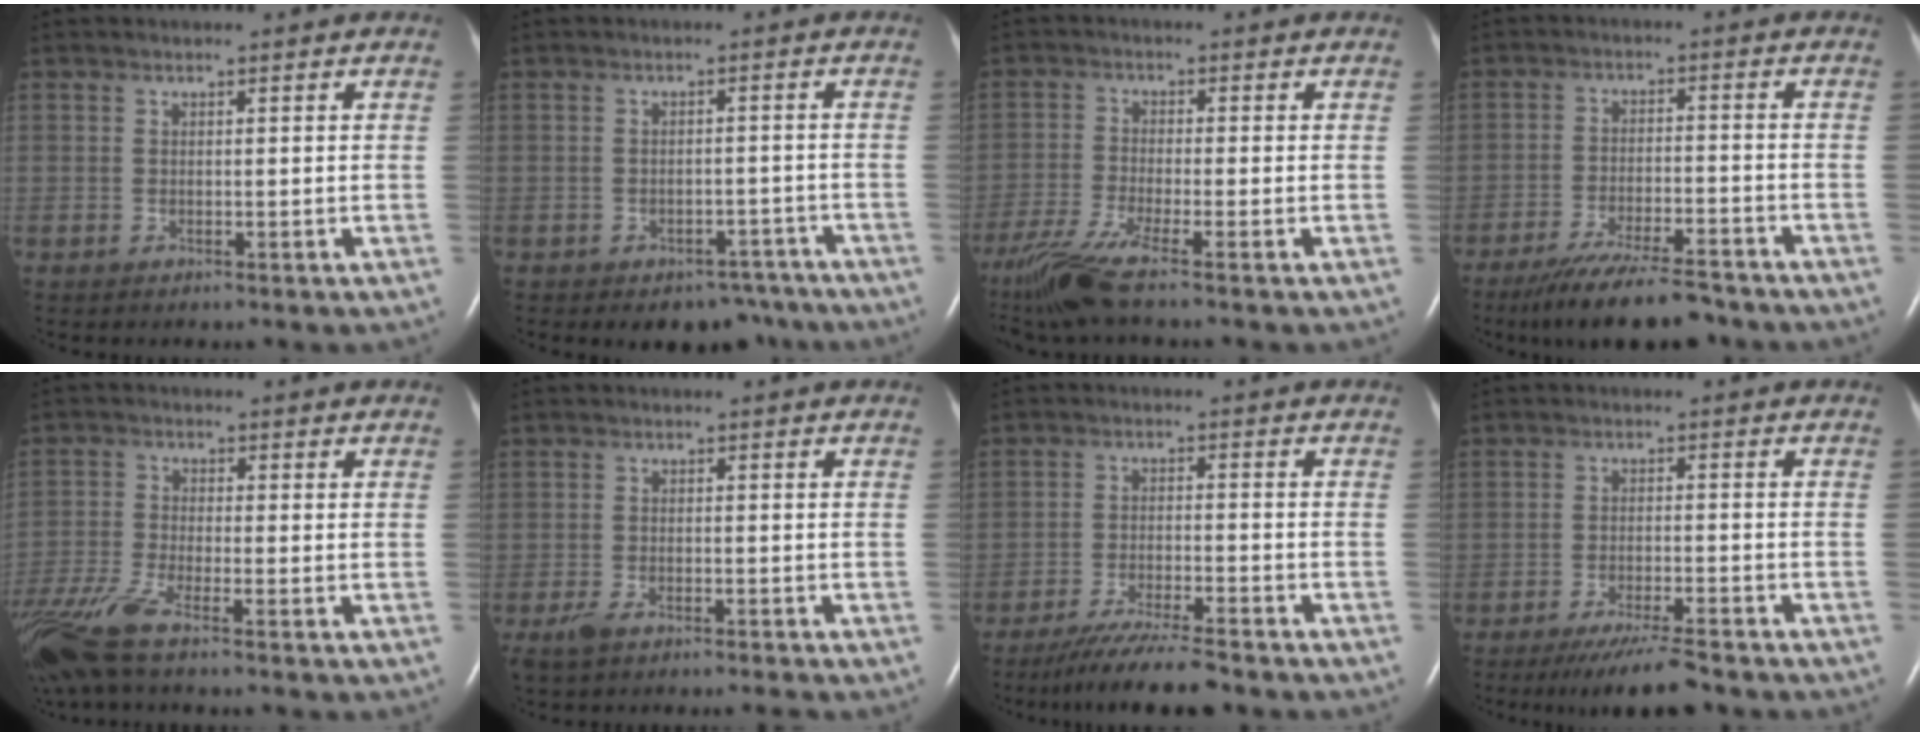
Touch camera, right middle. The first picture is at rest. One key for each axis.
{"total": 6.7, "fx": -5.4, "fy": 3.7, "fz": 1.5, "tx": 0.001, "ty": 0.016, "tz": -0.065}
{"total": 8.9, "fx": -6.7, "fy": -0.4, "fz": 5.8, "tx": -0.120, "ty": -0.026, "tz": -0.125}
{"total": 12.6, "fx": -10.7, "fy": 1.8, "fz": 6.4, "tx": -0.106, "ty": -0.019, "tz": -0.170}
{"total": 9.0, "fx": -6.8, "fy": 0.4, "fz": 5.9, "tx": -0.129, "ty": -0.025, "tz": -0.132}
{"total": 4.1, "fx": -3.4, "fy": 0.3, "fz": 2.3, "tx": -0.045, "ty": -0.009, "tz": -0.057}
{"total": 8.8, "fx": -7.6, "fy": 0.0, "fz": 4.4, "tx": -0.077, "ty": -0.028, "tz": -0.127}
{"total": 7.9, "fx": -6.7, "fy": 0.4, "fz": 4.2, "tx": -0.069, "ty": -0.021, "tz": -0.108}